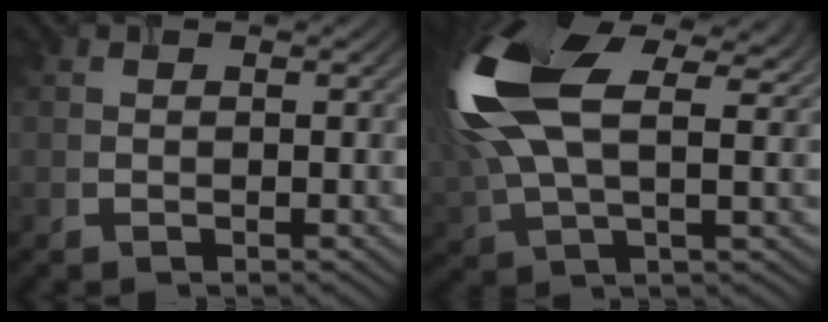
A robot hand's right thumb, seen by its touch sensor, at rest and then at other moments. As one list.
[{"total": 18.2, "force": [5.4, 9.2, 14.8], "torque": [-0.348, 0.017, 0.093]}]